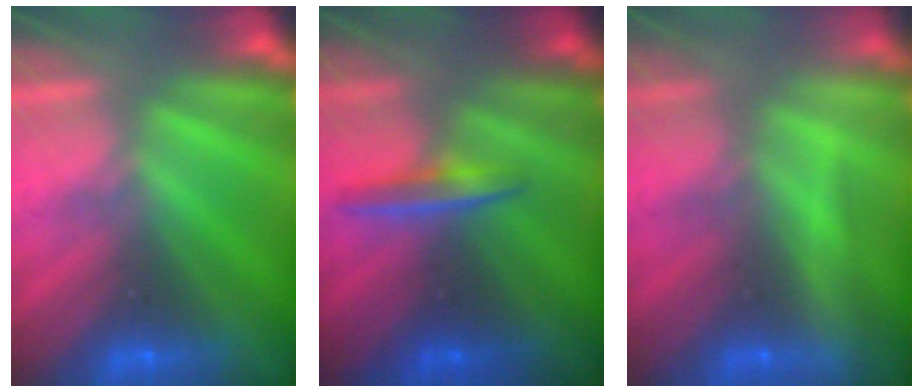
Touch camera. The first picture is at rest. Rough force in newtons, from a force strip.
{"total": 1.5}
{"total": 2.2}